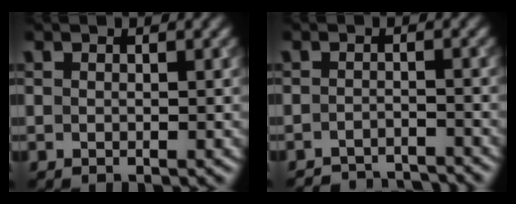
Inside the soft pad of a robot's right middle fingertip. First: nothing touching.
{"total": 4.4, "force": [-4.3, 0.6, 0.8], "torque": [-0.008, -0.005, -0.067]}